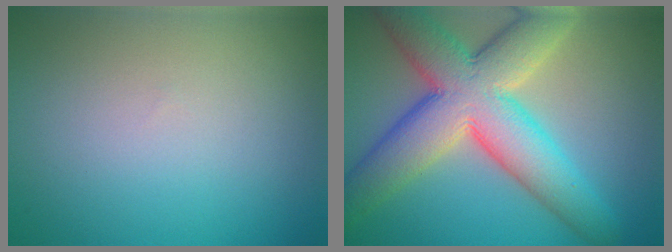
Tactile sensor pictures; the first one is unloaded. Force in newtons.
{"total": 11.2, "press": 11.2, "slide": 0.4}